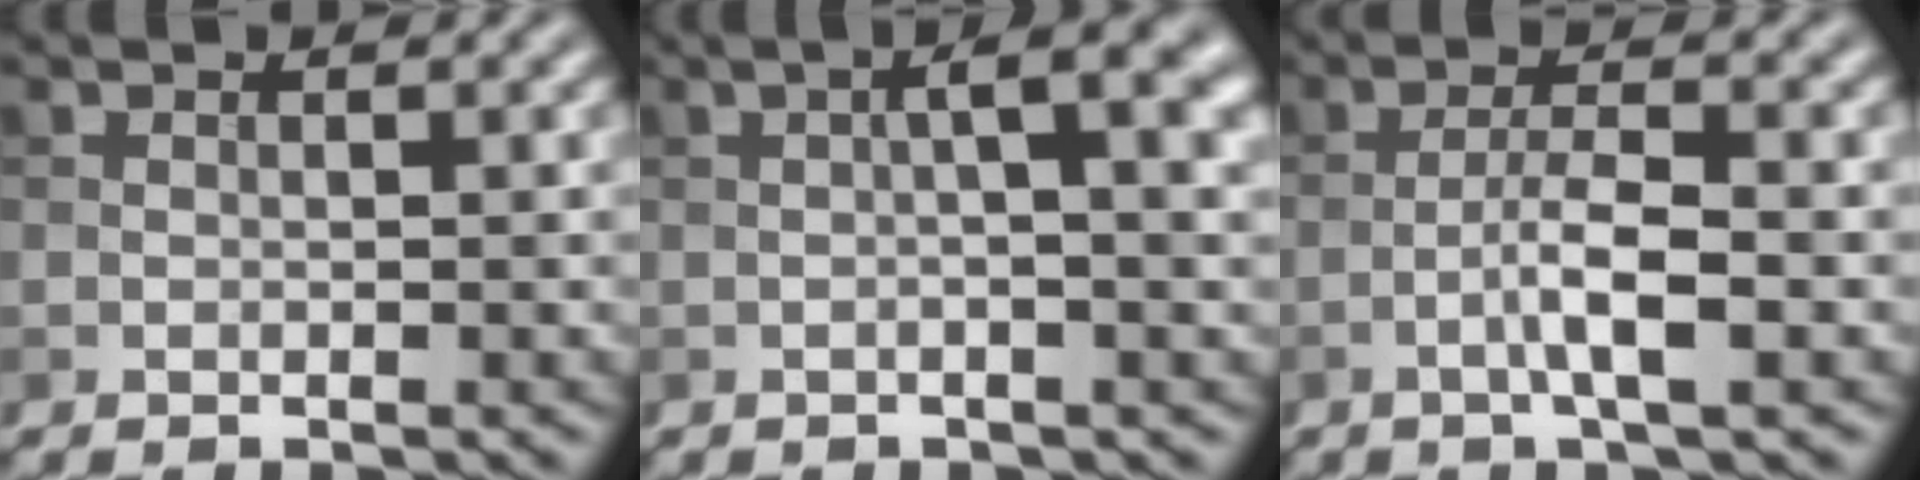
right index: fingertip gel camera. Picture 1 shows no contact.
{"total": 6.1, "force": [1.0, 1.4, 5.8], "torque": [-0.079, 0.016, 0.009]}
{"total": 3.8, "force": [-1.4, 0.6, 3.5], "torque": [-0.064, 0.009, -0.030]}